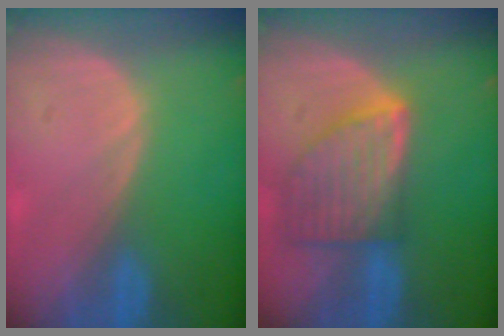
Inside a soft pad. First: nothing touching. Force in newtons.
{"total": 8.2, "press": 7.4, "slide": 3.5}